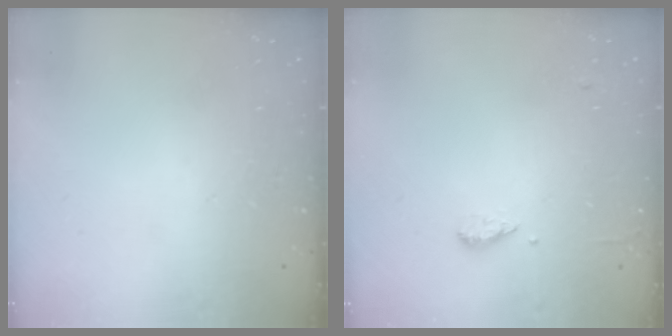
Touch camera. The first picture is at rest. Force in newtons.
{"total": 6.1, "press": 6.0, "slide": 0.7}